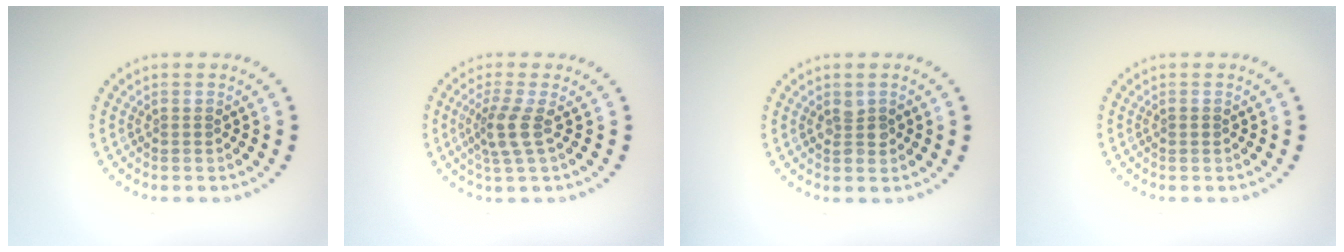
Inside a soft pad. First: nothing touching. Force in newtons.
{"total": 2.5, "press": 1.9, "slide": 1.6}
{"total": 1.4, "press": 1.4, "slide": 0.2}
{"total": 0.6, "press": 0.6, "slide": 0.0}